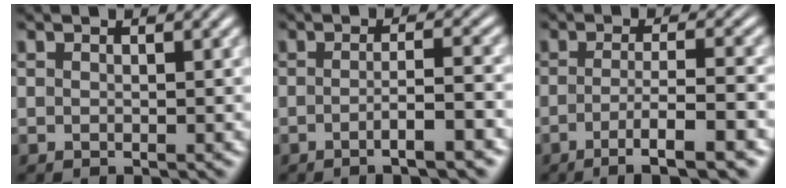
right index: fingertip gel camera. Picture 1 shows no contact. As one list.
[{"total": 3.1, "force": [-1.8, -0.3, 2.4], "torque": [-0.038, -0.005, -0.032]}, {"total": 6.1, "force": [-4.1, 0.6, 4.4], "torque": [-0.069, -0.021, -0.055]}]